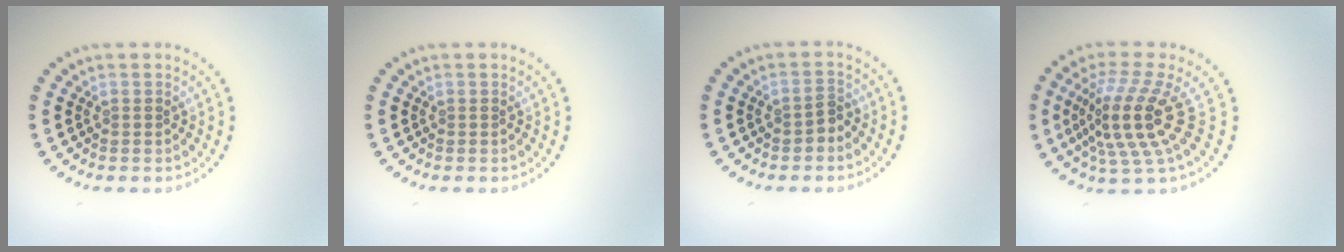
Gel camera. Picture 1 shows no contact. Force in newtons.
{"total": 0.0}
{"total": 1.3, "press": 1.1, "slide": 0.7}
{"total": 5.3, "press": 3.9, "slide": 3.6}